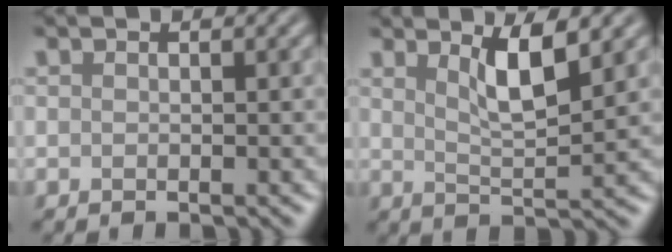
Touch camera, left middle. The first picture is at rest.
{"total": 3.7, "force": [1.7, 0.8, 3.2], "torque": [-0.057, -0.005, 0.030]}